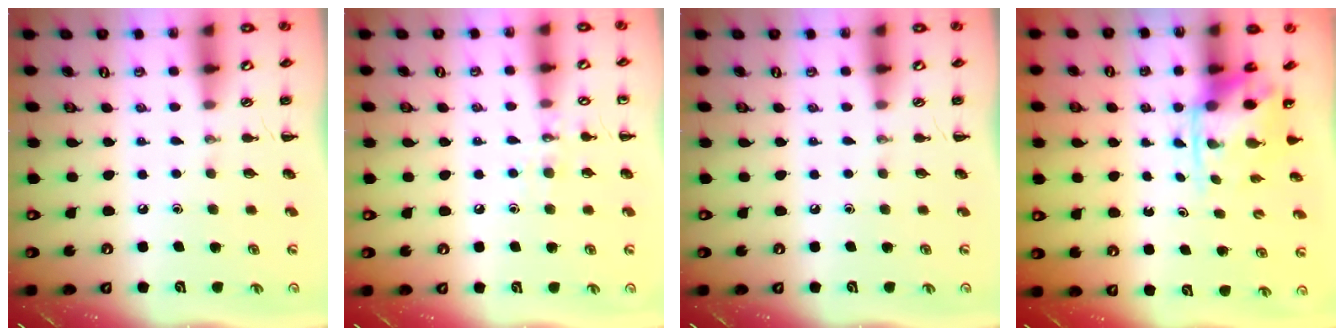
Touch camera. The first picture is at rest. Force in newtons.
{"total": 7.5, "press": 7.3, "slide": 1.5}
{"total": 0.0}
{"total": 4.0, "press": 3.9, "slide": 1.0}